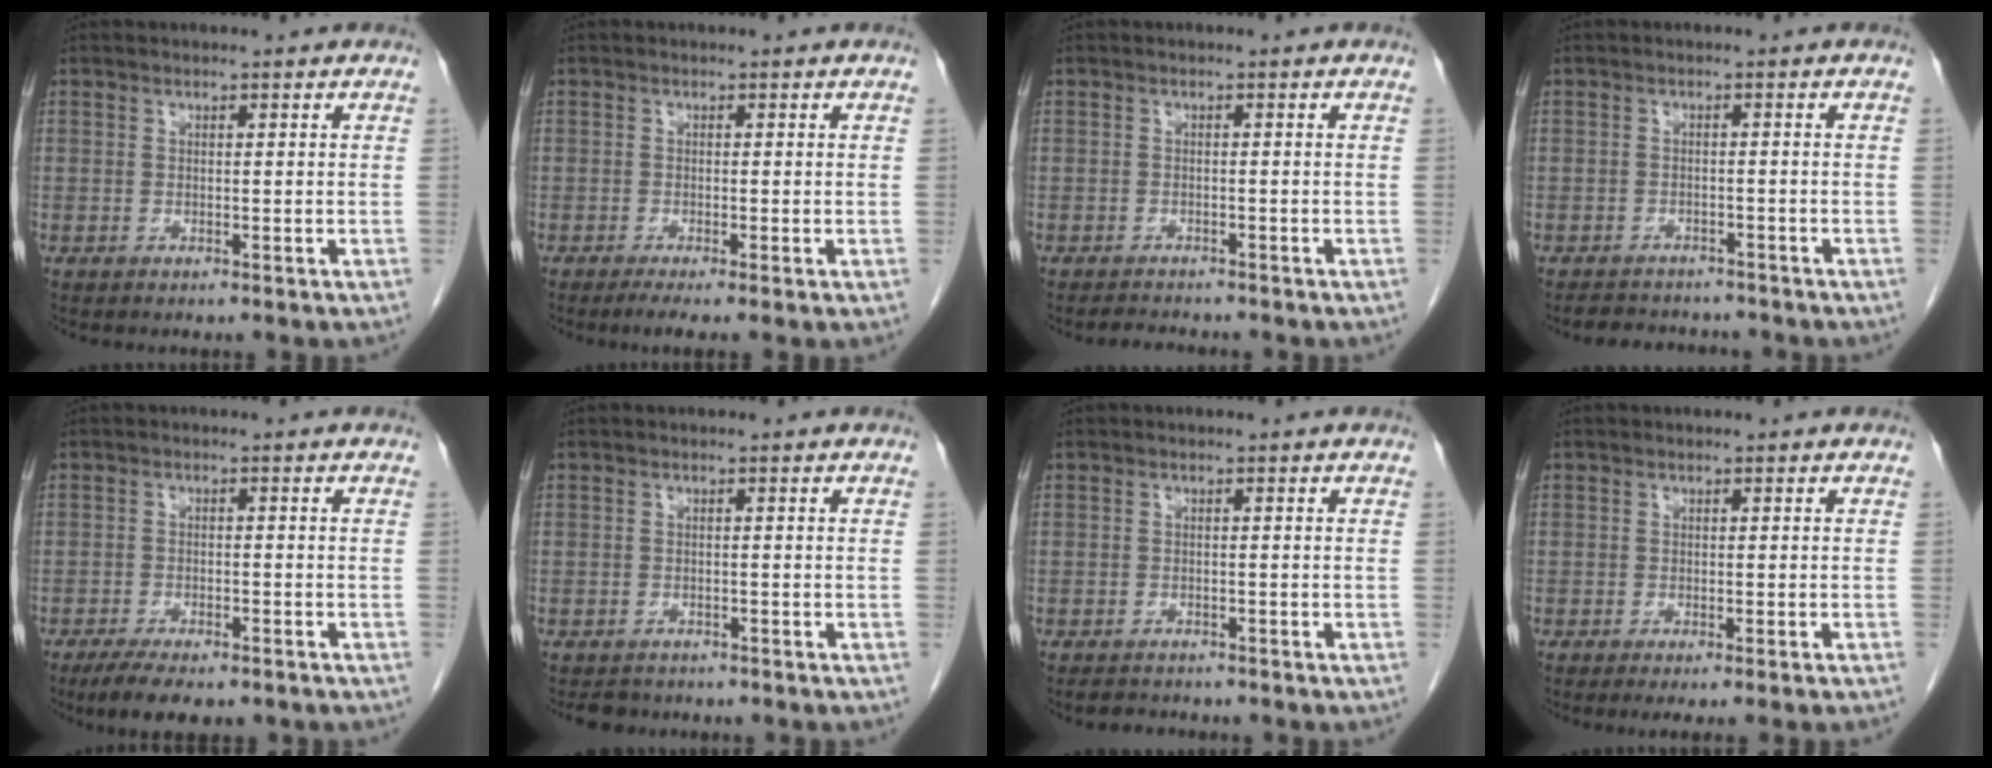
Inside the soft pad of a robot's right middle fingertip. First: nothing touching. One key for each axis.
{"total": 3.1, "fx": -2.0, "fy": -0.1, "fz": 2.3, "tx": -0.041, "ty": -0.012, "tz": -0.038}
{"total": 2.4, "fx": -2.3, "fy": 0.4, "fz": 0.5, "tx": -0.014, "ty": -0.009, "tz": -0.034}
{"total": 5.4, "fx": -5.0, "fy": 1.9, "fz": 0.9, "tx": -0.012, "ty": -0.001, "tz": -0.069}
{"total": 7.3, "fx": -5.6, "fy": 2.1, "fz": 4.2, "tx": -0.064, "ty": -0.013, "tz": -0.083}
{"total": 2.6, "fx": -2.3, "fy": 1.2, "fz": 0.1, "tx": -0.007, "ty": -0.002, "tz": -0.034}
{"total": 2.6, "fx": -2.4, "fy": 0.9, "fz": 0.4, "tx": -0.011, "ty": -0.006, "tz": -0.035}
{"total": 3.2, "fx": -2.5, "fy": -0.7, "fz": 1.8, "tx": -0.018, "ty": -0.006, "tz": -0.034}